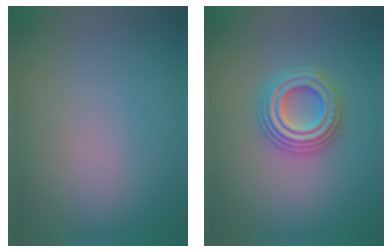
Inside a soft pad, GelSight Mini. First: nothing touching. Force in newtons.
{"total": 4.3, "press": 4.2, "slide": 0.7}